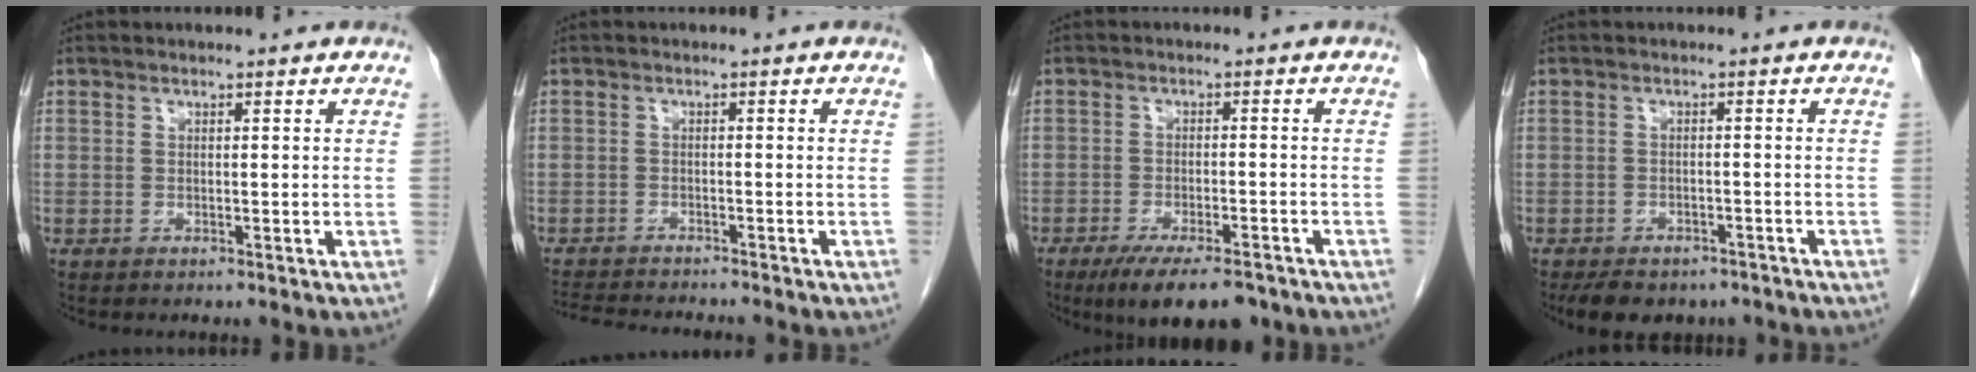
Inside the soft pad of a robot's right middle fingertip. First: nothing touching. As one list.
[{"total": 8.1, "force": [-7.6, 0.6, 2.8], "torque": [-0.042, -0.008, -0.116]}, {"total": 9.9, "force": [-7.5, 2.6, 6.0], "torque": [-0.091, -0.014, -0.113]}, {"total": 9.2, "force": [-7.3, 4.5, 3.4], "torque": [-0.050, 0.001, -0.093]}]